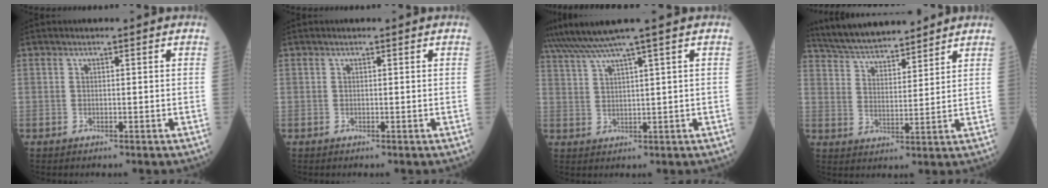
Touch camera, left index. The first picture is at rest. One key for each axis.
{"total": 0.0}
{"total": 5.7, "fx": 4.3, "fy": -1.9, "fz": 3.2, "tx": -0.068, "ty": 0.012, "tz": 0.085}
{"total": 13.6, "fx": 12.5, "fy": 2.4, "fz": 4.8, "tx": -0.088, "ty": 0.023, "tz": 0.213}